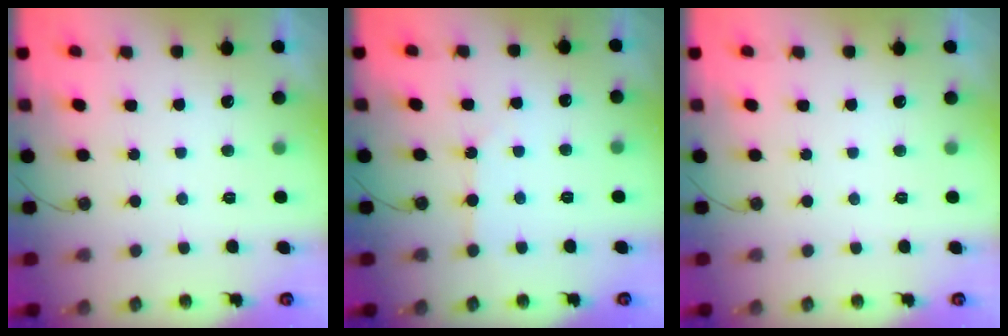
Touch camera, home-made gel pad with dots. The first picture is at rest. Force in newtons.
{"total": 4.1, "press": 4.1, "slide": 0.6}
{"total": 0.0}